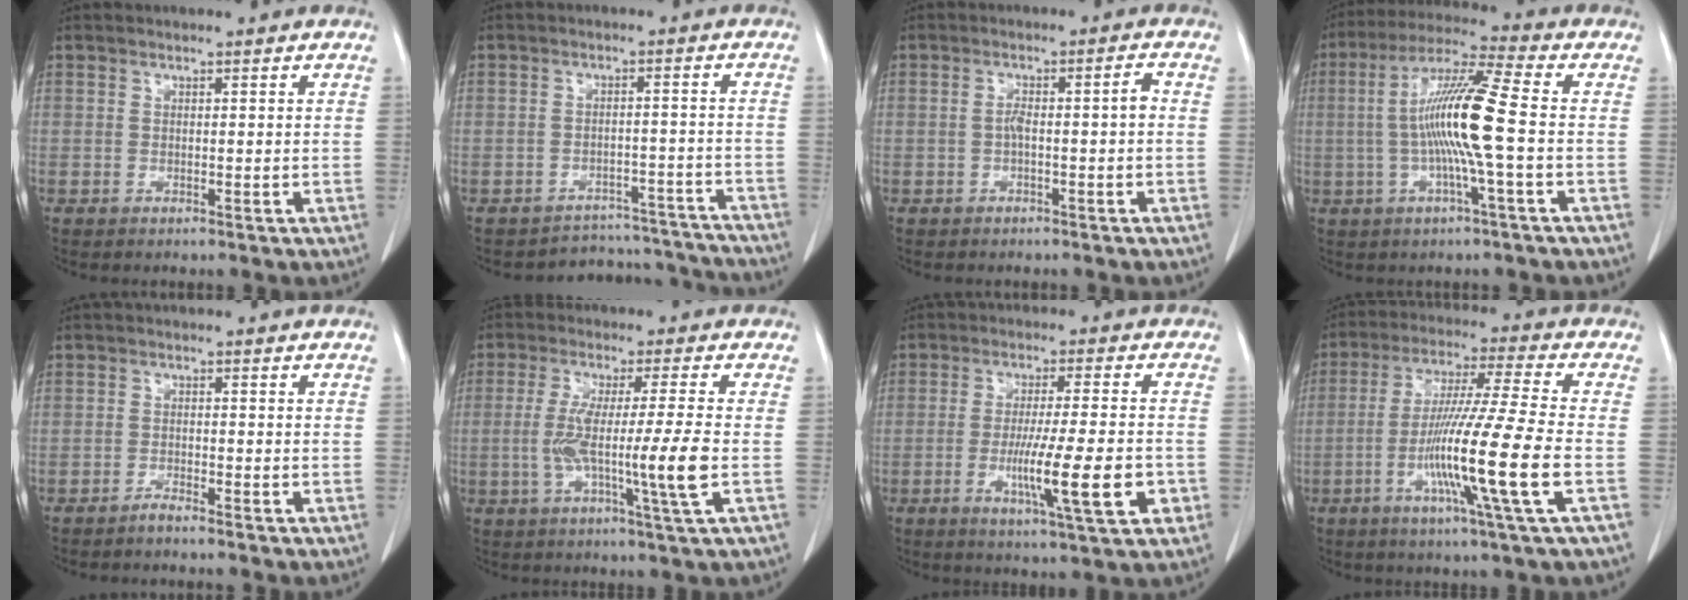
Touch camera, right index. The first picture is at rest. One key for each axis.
{"total": 10.2, "fx": -9.7, "fy": 3.0, "fz": -1.4, "tx": 0.036, "ty": 0.048, "tz": -0.112}
{"total": 3.3, "fx": -0.7, "fy": 0.4, "fz": 3.2, "tx": -0.053, "ty": 0.013, "tz": -0.010}
{"total": 12.0, "fx": -0.9, "fy": -0.8, "fz": 11.9, "tx": -0.229, "ty": 0.007, "tz": -0.025}
{"total": 1.4, "fx": -1.3, "fy": -0.2, "fz": 0.4, "tx": -0.012, "ty": -0.001, "tz": -0.025}
{"total": 10.4, "fx": -1.6, "fy": -1.3, "fz": 10.1, "tx": -0.189, "ty": -0.015, "tz": -0.031}
{"total": 10.9, "fx": -3.3, "fy": 0.5, "fz": 10.4, "tx": -0.170, "ty": -0.016, "tz": -0.053}
{"total": 14.4, "fx": -4.2, "fy": -2.0, "fz": 13.7, "tx": -0.260, "ty": -0.020, "tz": -0.086}